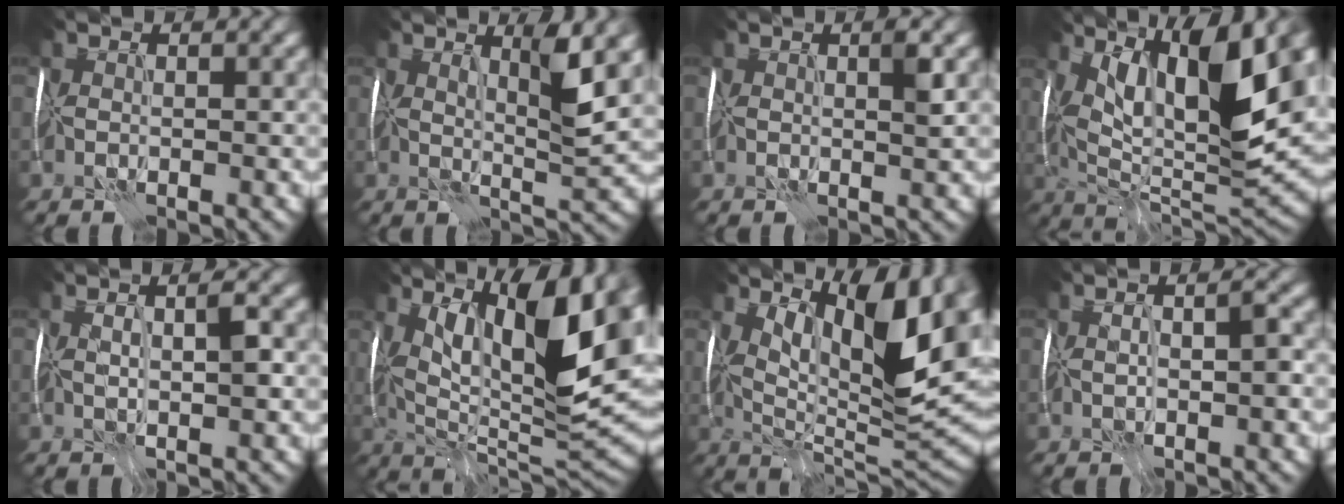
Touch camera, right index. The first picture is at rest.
{"total": 4.7, "force": [2.4, 0.4, 4.0], "torque": [-0.059, -0.003, 0.044]}
{"total": 1.8, "force": [0.7, 0.1, 1.6], "torque": [-0.023, 0.003, 0.010]}
{"total": 12.7, "force": [4.8, 3.5, 11.2], "torque": [-0.189, 0.005, 0.089]}
{"total": 3.2, "force": [0.8, 0.8, 3.0], "torque": [-0.041, 0.006, 0.018]}
{"total": 14.3, "force": [5.2, 4.4, 12.5], "torque": [-0.204, 0.002, 0.094]}
{"total": 12.1, "force": [4.9, 3.8, 10.4], "torque": [-0.166, -0.003, 0.090]}
{"total": 2.6, "force": [-0.3, 0.6, 2.5], "torque": [-0.031, 0.006, 0.000]}